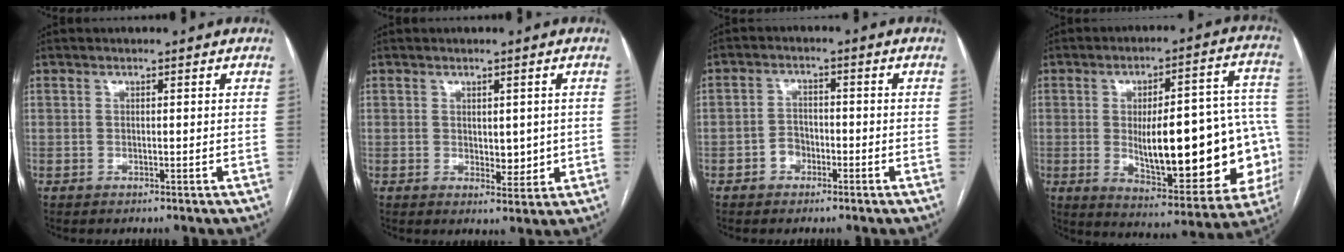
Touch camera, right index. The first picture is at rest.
{"total": 3.6, "force": [0.2, 2.0, 3.0], "torque": [-0.037, -0.006, 0.011]}
{"total": 2.9, "force": [-1.5, 2.2, 1.2], "torque": [-0.014, 0.010, -0.028]}
{"total": 26.1, "force": [-3.2, 7.5, 24.8], "torque": [-0.268, 0.026, -0.018]}